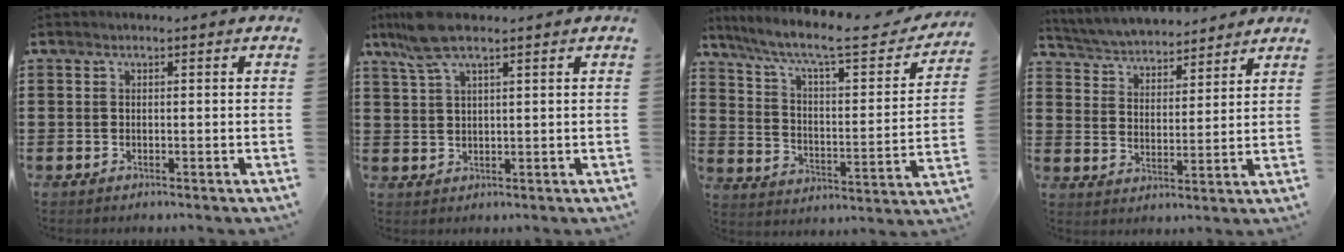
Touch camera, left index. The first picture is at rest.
{"total": 6.0, "force": [4.0, 1.1, 4.4], "torque": [-0.100, 0.001, 0.072]}
{"total": 9.6, "force": [7.4, 1.2, 6.0], "torque": [-0.136, -0.046, 0.117]}
{"total": 4.7, "force": [4.7, 0.2, 0.1], "torque": [-0.026, -0.028, 0.082]}